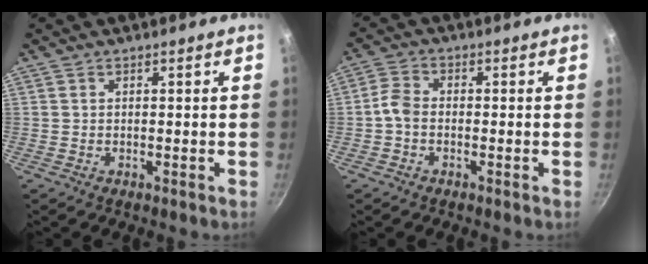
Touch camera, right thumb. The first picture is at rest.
{"total": 3.4, "force": [-1.2, 2.2, 2.2], "torque": [-0.052, 0.017, -0.035]}